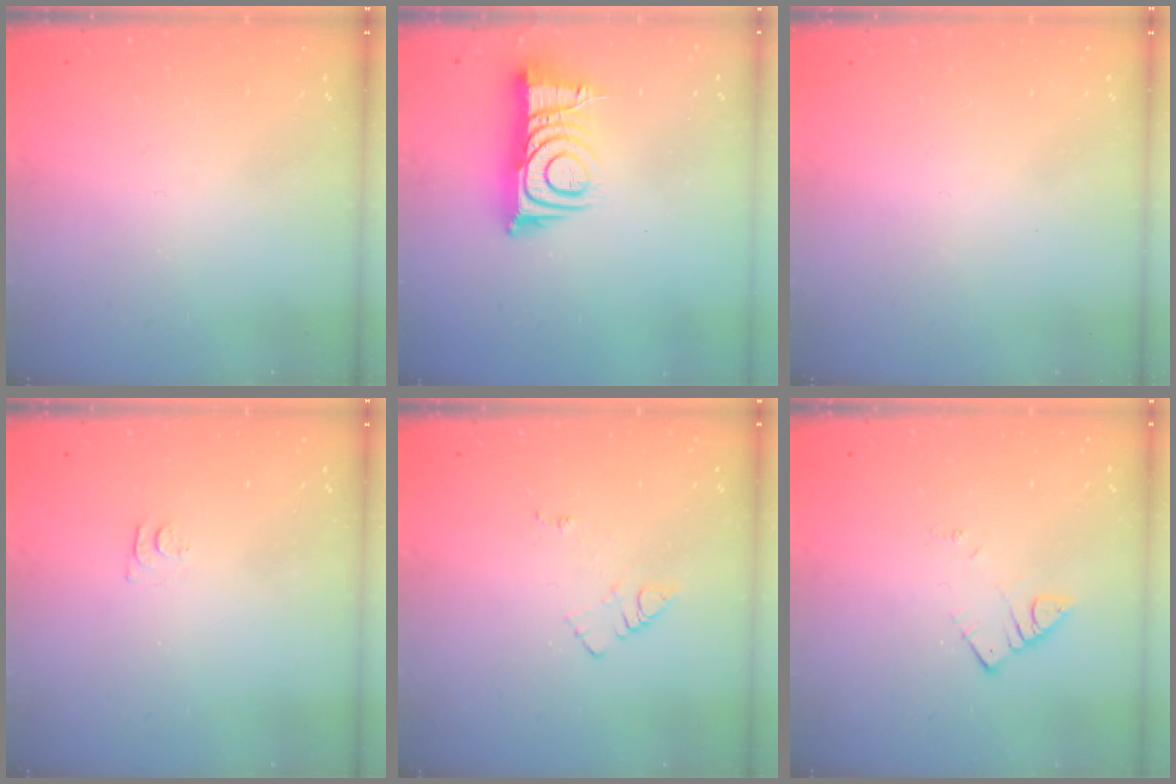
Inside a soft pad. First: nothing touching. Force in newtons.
{"total": 11.0, "press": 11.0, "slide": 0.6}
{"total": 1.6, "press": 1.6, "slide": 0.1}
{"total": 4.4, "press": 4.4, "slide": 0.4}
{"total": 6.2, "press": 6.2, "slide": 0.8}
{"total": 2.8, "press": 2.7, "slide": 0.3}